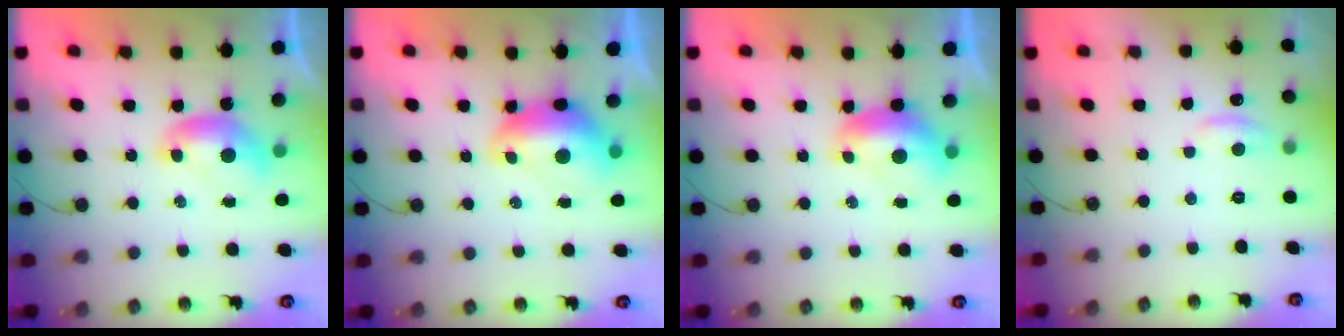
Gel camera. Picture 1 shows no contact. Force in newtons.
{"total": 2.6, "press": 2.5, "slide": 0.7}
{"total": 1.3, "press": 1.0, "slide": 0.8}
{"total": 1.7, "press": 1.6, "slide": 0.7}